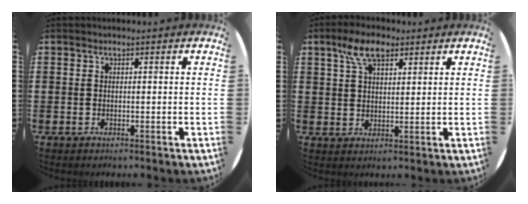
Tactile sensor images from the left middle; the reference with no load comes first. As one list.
[{"total": 6.0, "force": [3.7, 2.8, 3.7], "torque": [-0.066, 0.005, 0.064]}]